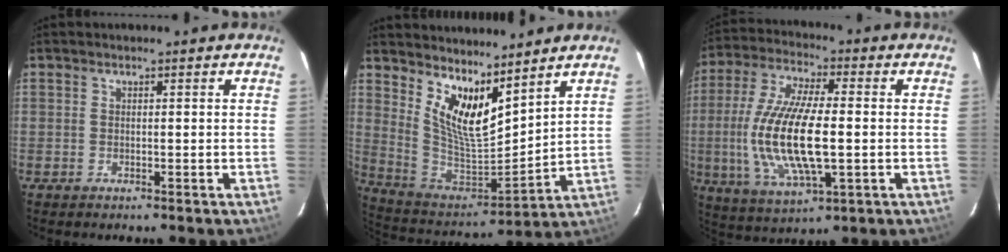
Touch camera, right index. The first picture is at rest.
{"total": 13.4, "force": [9.0, 4.4, 8.9], "torque": [-0.164, -0.020, 0.175]}
{"total": 17.3, "force": [-1.6, 5.3, 16.4], "torque": [-0.335, -0.007, -0.028]}